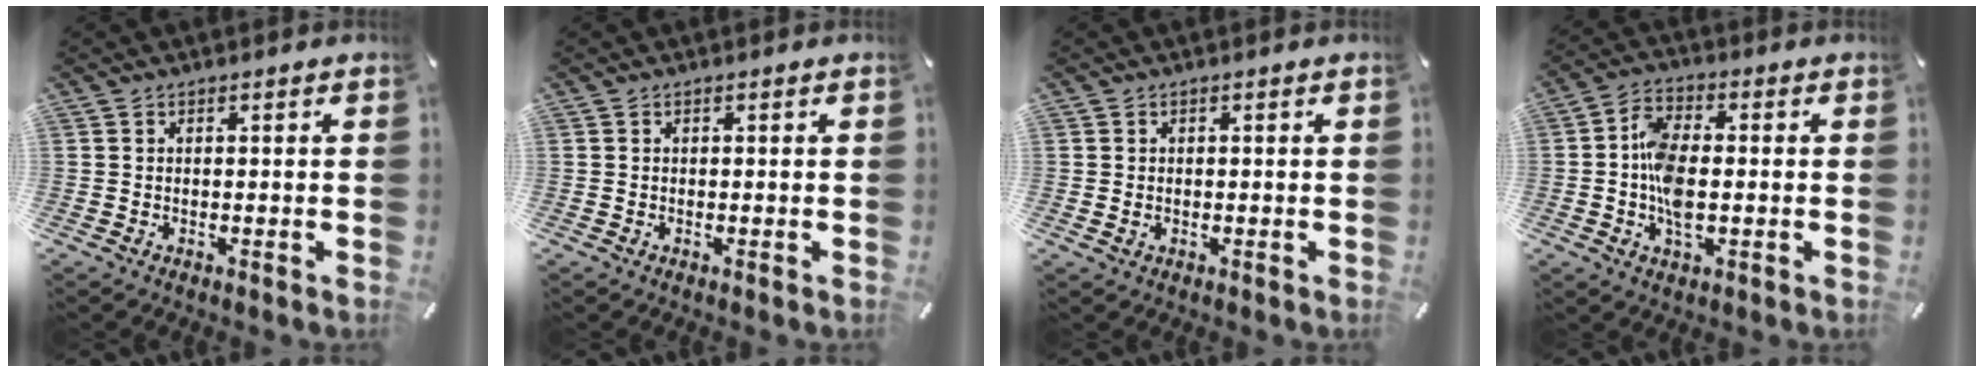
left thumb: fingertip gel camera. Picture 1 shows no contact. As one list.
[{"total": 0.0}, {"total": 0.9, "force": [0.0, 0.8, 0.5], "torque": [-0.011, 0.003, -0.001]}, {"total": 8.7, "force": [-0.9, 4.9, 7.2], "torque": [-0.141, 0.003, -0.018]}]